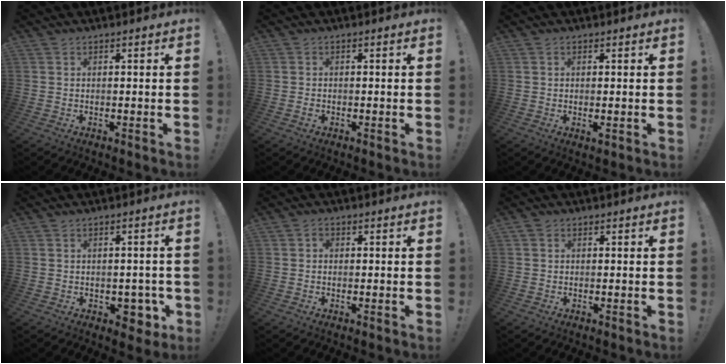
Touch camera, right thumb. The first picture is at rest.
{"total": 0.8, "force": [-0.5, 0.5, 0.4], "torque": [-0.008, 0.003, -0.010]}
{"total": 1.7, "force": [0.3, 0.4, 1.7], "torque": [-0.021, -0.004, 0.005]}
{"total": 6.0, "force": [-1.5, 4.7, 3.5], "torque": [-0.030, 0.013, -0.017]}
{"total": 1.5, "force": [-0.3, 1.3, 0.7], "torque": [-0.014, 0.006, -0.006]}
{"total": 0.8, "force": [0.2, 0.8, -0.1], "torque": [0.003, 0.002, 0.004]}